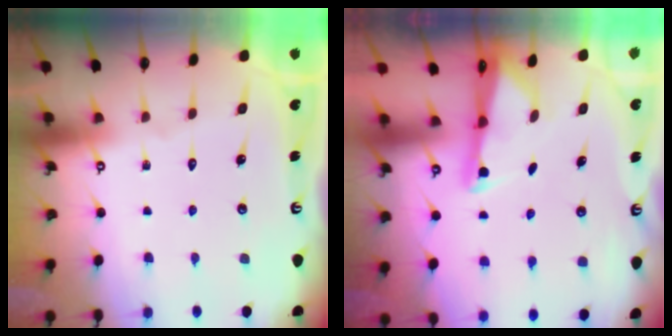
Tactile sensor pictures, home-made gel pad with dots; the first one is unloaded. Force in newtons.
{"total": 2.0, "press": 2.0, "slide": 0.4}